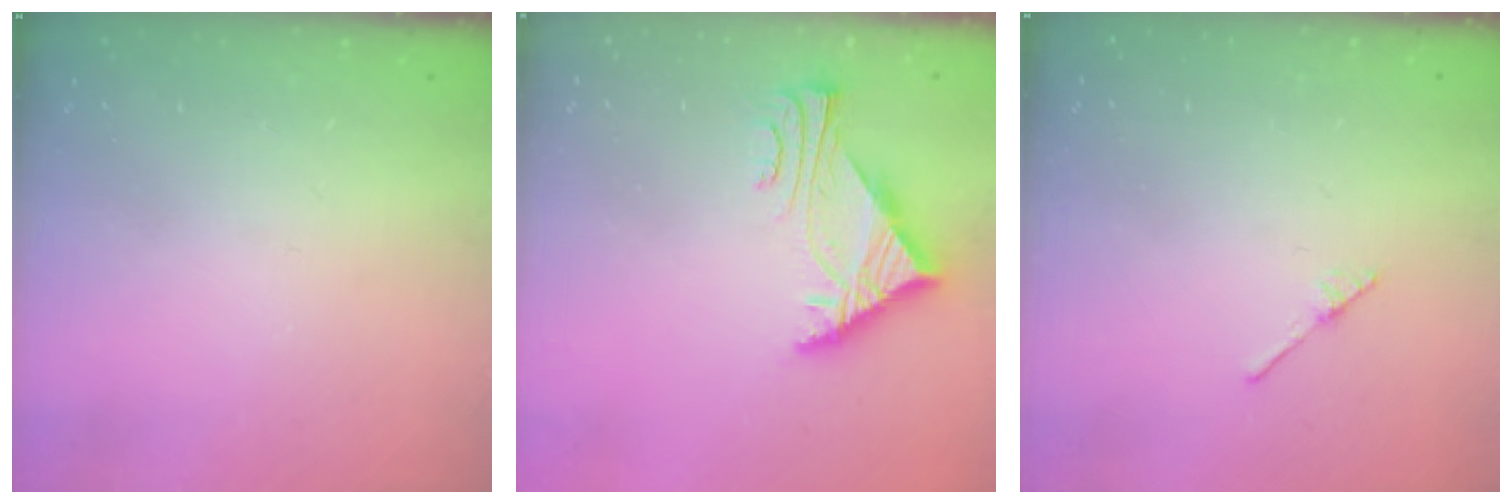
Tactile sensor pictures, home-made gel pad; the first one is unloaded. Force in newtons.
{"total": 5.8, "press": 5.7, "slide": 0.8}
{"total": 2.0, "press": 2.0, "slide": 0.2}